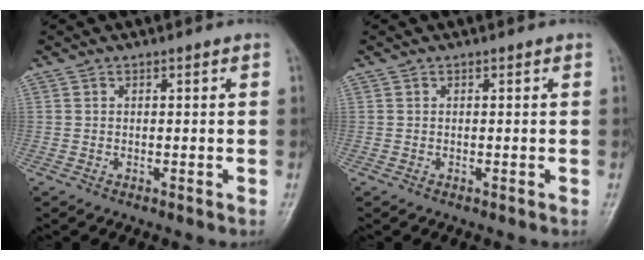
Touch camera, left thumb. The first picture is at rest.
{"total": 0.0}